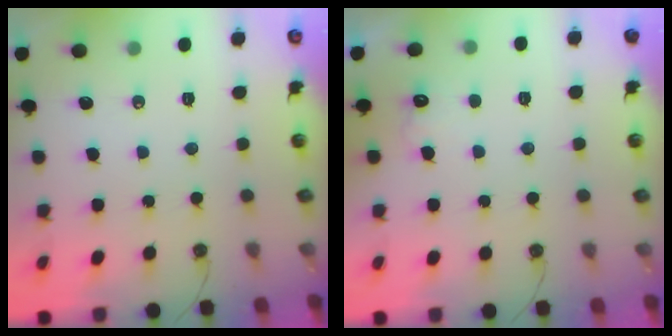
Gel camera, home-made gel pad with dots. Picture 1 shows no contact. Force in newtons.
{"total": 5.1, "press": 5.0, "slide": 1.1}